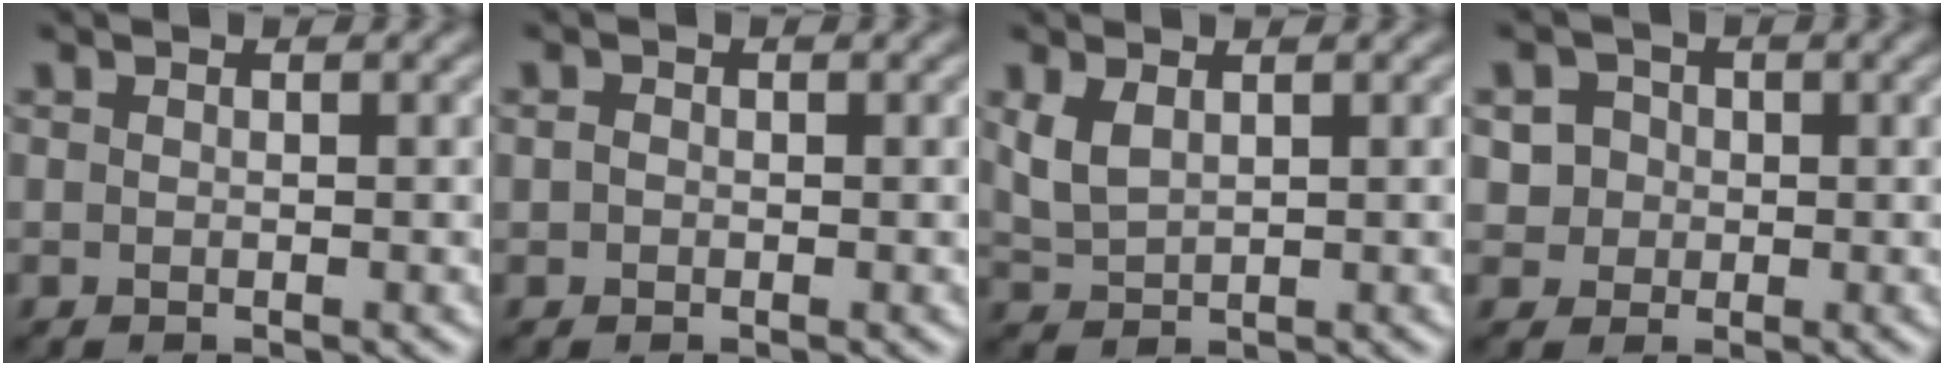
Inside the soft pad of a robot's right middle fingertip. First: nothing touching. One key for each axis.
{"total": 0.6, "fx": 0.0, "fy": 0.6, "fz": 0.3, "tx": -0.004, "ty": -0.001, "tz": -0.003}
{"total": 2.3, "fx": 1.0, "fy": 1.2, "fz": 1.6, "tx": -0.045, "ty": 0.000, "tz": 0.027}
{"total": 3.1, "fx": 0.4, "fy": 2.9, "fz": 1.0, "tx": 0.001, "ty": 0.013, "tz": 0.004}